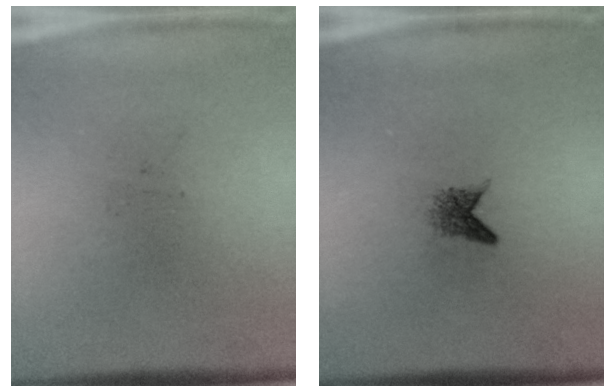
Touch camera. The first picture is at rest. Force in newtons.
{"total": 1.6}